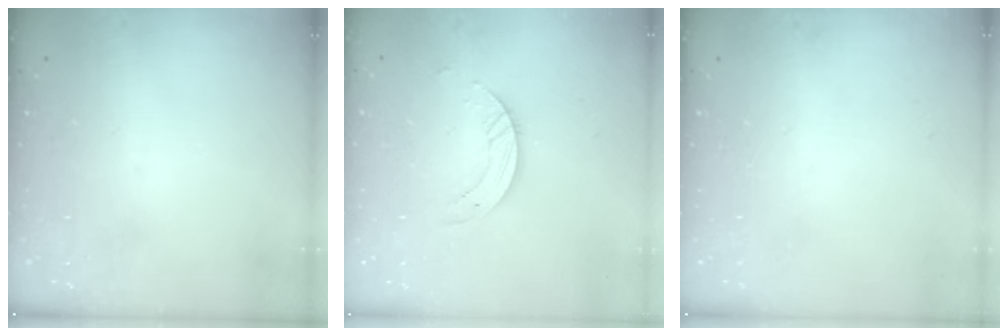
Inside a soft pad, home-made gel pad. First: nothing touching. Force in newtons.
{"total": 4.6, "press": 4.6, "slide": 0.5}
{"total": 0.0}